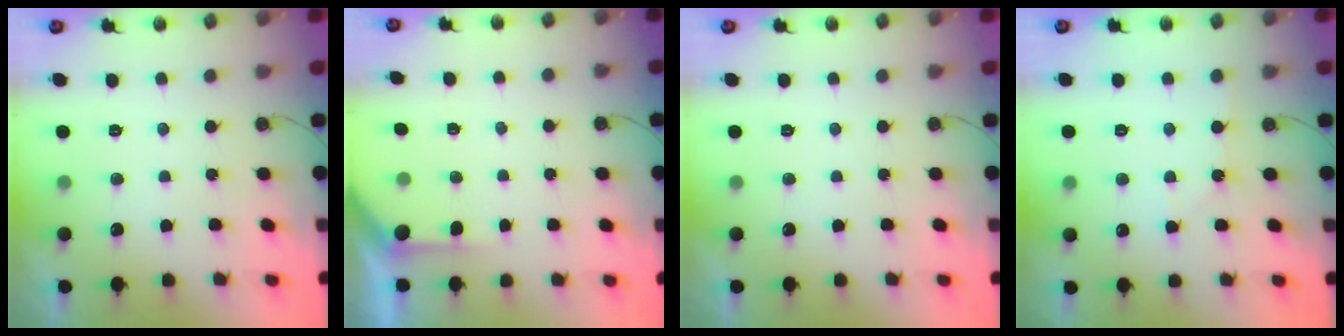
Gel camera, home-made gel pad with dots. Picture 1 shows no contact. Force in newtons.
{"total": 1.2, "press": 1.2, "slide": 0.1}
{"total": 0.0}
{"total": 3.6, "press": 3.5, "slide": 0.5}